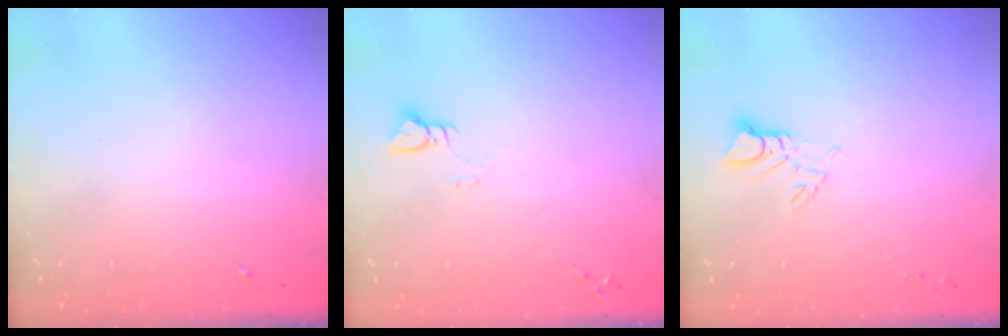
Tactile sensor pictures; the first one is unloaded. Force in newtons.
{"total": 2.9, "press": 2.9, "slide": 0.2}
{"total": 3.8, "press": 3.7, "slide": 0.3}